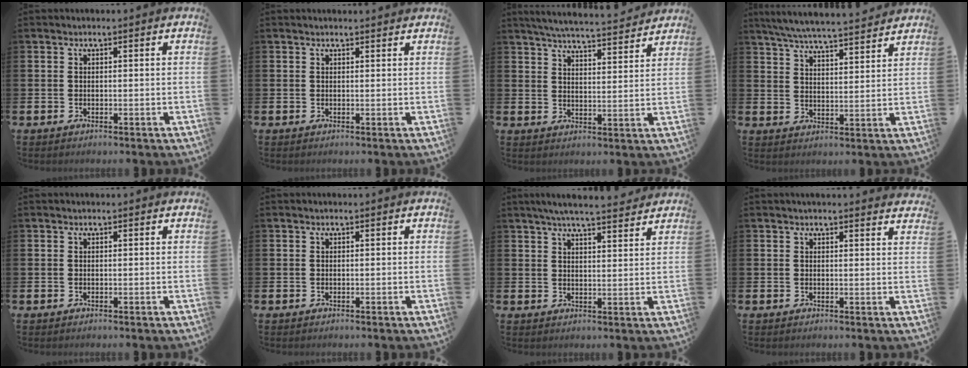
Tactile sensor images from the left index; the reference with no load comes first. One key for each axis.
{"total": 0.7, "fx": 0.6, "fy": 0.0, "fz": 0.2, "tx": 0.007, "ty": -0.004, "tz": 0.009}
{"total": 5.8, "fx": 5.7, "fy": 0.1, "fz": 1.2, "tx": -0.037, "ty": -0.041, "tz": 0.097}
{"total": 6.3, "fx": 6.1, "fy": 0.2, "fz": 1.6, "tx": -0.046, "ty": -0.041, "tz": 0.106}
{"total": 0.0}
{"total": 0.0}
{"total": 5.4, "fx": 5.2, "fy": 0.1, "fz": 1.7, "tx": -0.033, "ty": -0.025, "tz": 0.090}
{"total": 2.0, "fx": 2.0, "fy": -0.1, "fz": 0.0, "tx": 0.001, "ty": -0.012, "tz": 0.035}